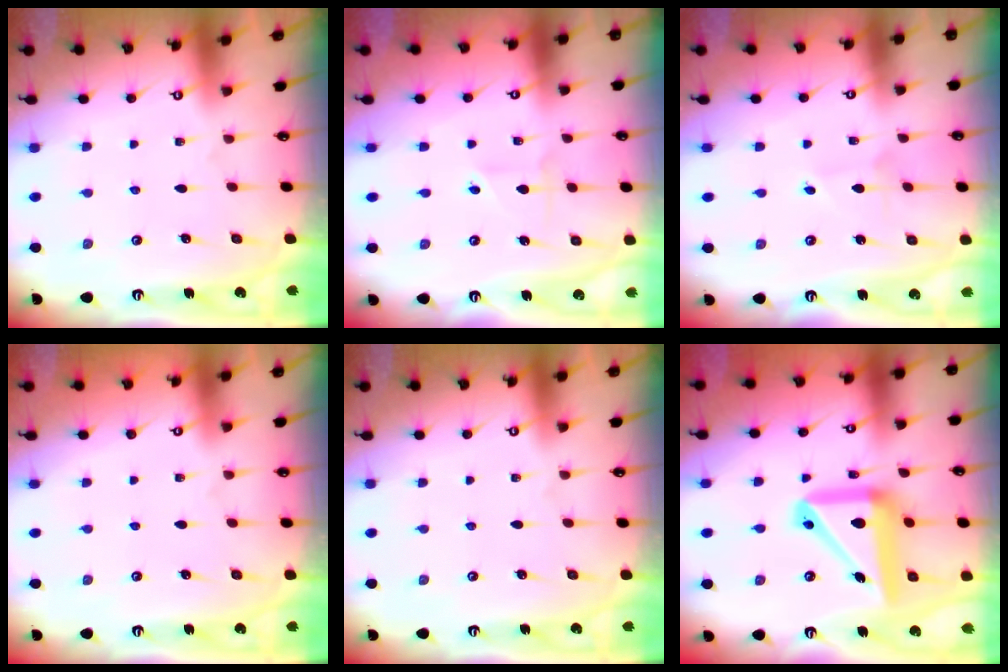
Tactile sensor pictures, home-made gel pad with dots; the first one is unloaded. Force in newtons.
{"total": 2.0, "press": 2.0, "slide": 0.2}
{"total": 2.2, "press": 2.1, "slide": 0.3}
{"total": 0.0}
{"total": 0.0}
{"total": 16.7, "press": 16.5, "slide": 2.5}